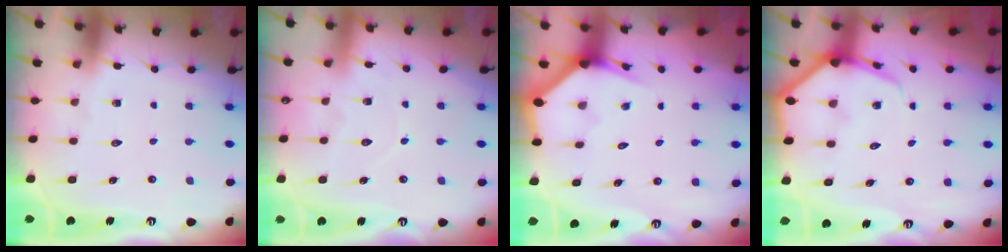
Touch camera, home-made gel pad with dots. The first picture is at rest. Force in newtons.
{"total": 5.2, "press": 5.1, "slide": 0.5}
{"total": 2.8, "press": 2.8, "slide": 0.1}
{"total": 7.0, "press": 6.9, "slide": 0.7}